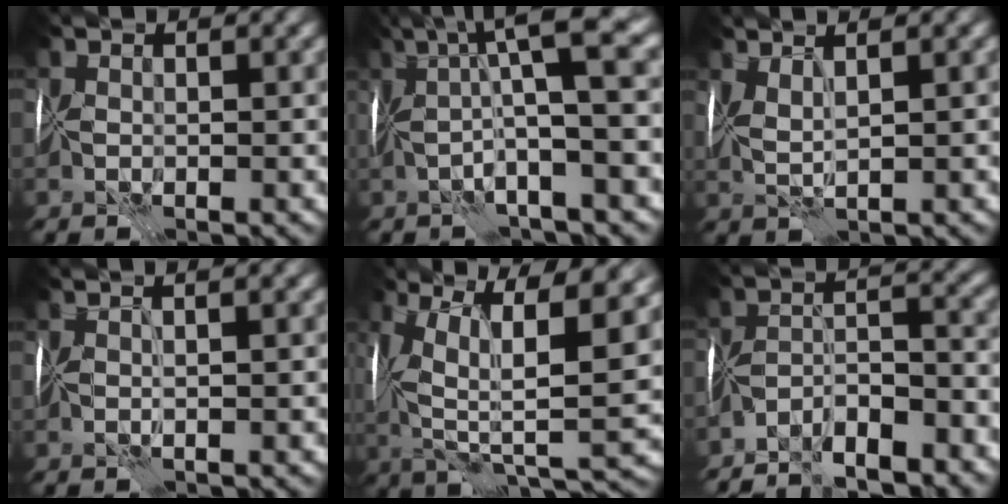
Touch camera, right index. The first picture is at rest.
{"total": 7.5, "force": [1.8, 0.8, 7.2], "torque": [-0.107, 0.023, 0.023]}
{"total": 1.7, "force": [1.1, -0.2, 1.3], "torque": [-0.031, 0.003, 0.023]}
{"total": 1.2, "force": [0.6, -0.4, 1.0], "torque": [-0.010, 0.001, 0.004]}
{"total": 13.1, "force": [4.4, 4.2, 11.6], "torque": [-0.203, 0.015, 0.074]}
{"total": 5.9, "force": [-5.2, 0.8, 2.6], "torque": [-0.033, 0.004, -0.096]}